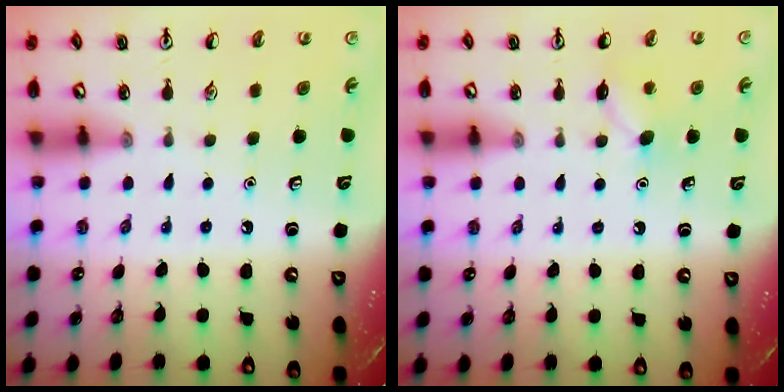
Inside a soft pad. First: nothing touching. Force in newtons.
{"total": 6.6, "press": 6.4, "slide": 1.7}